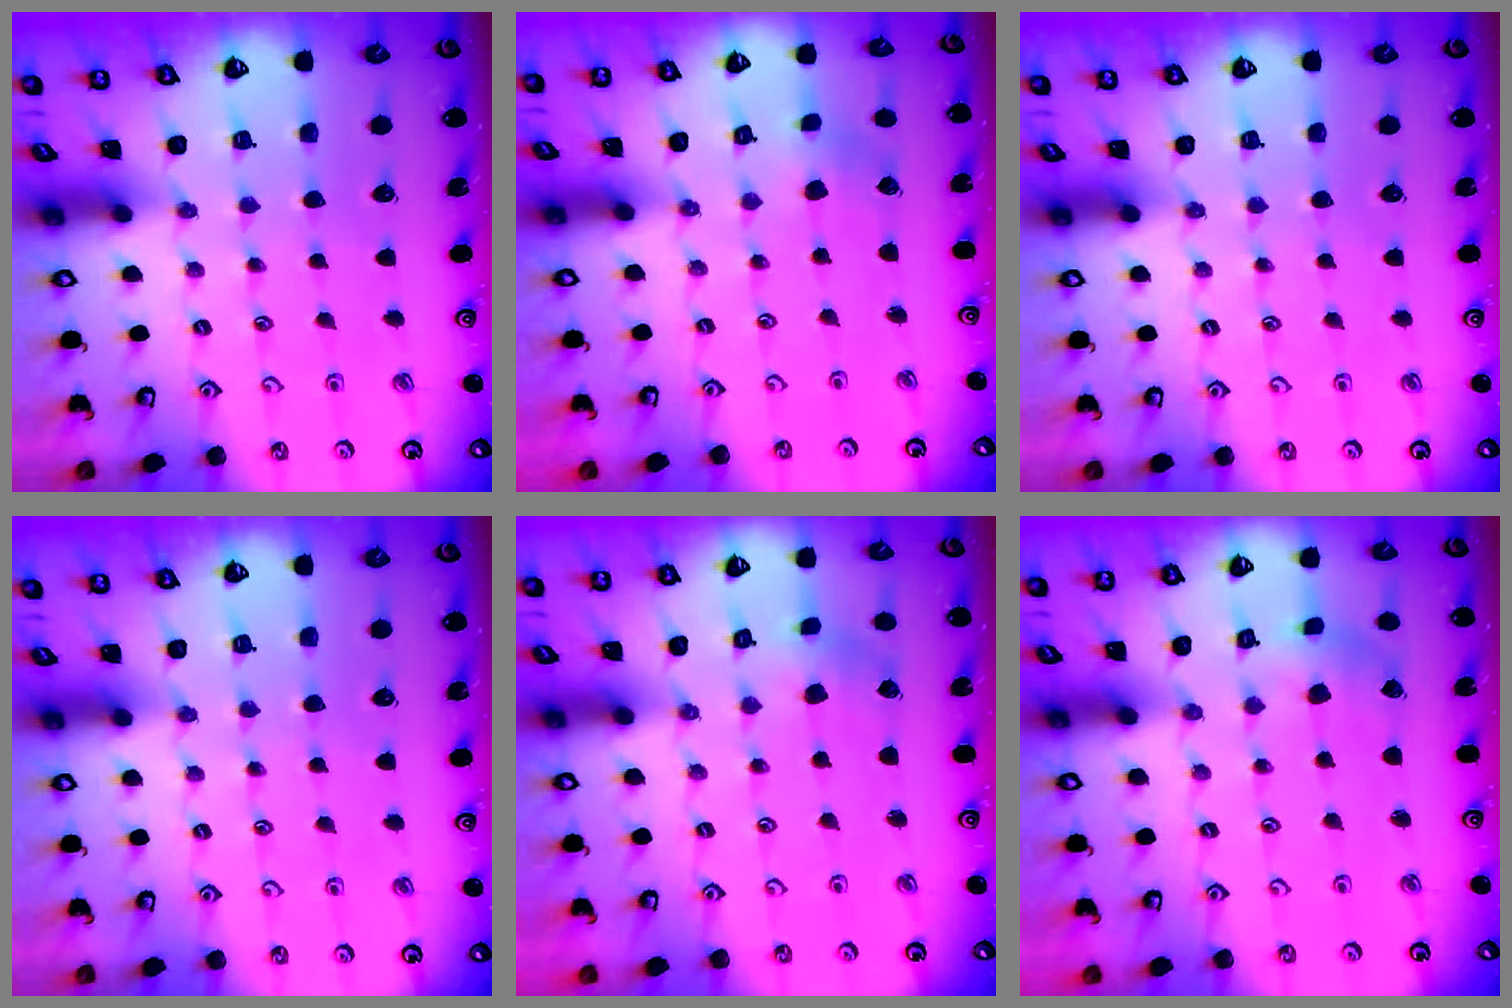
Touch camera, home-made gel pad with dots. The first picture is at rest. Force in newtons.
{"total": 1.4, "press": 1.4, "slide": 0.2}
{"total": 0.0}
{"total": 0.0}
{"total": 1.8, "press": 1.7, "slide": 0.3}
{"total": 1.1, "press": 1.1, "slide": 0.3}